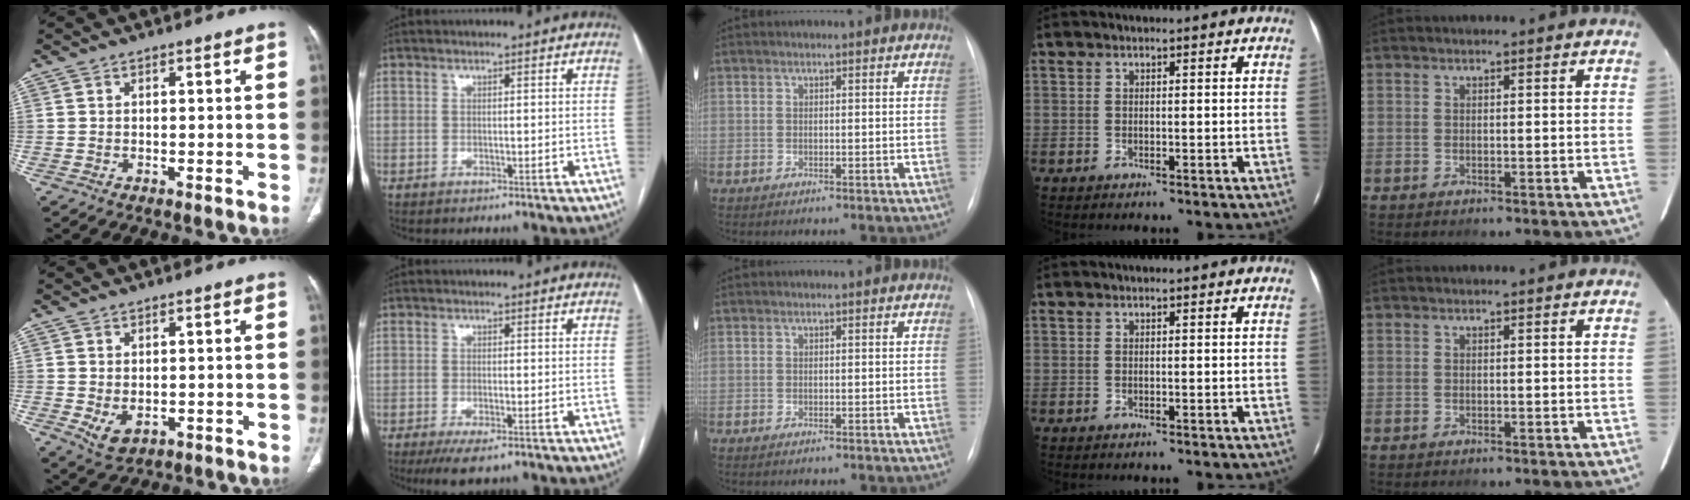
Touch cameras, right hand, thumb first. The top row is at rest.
{"thumb": {"total": 4.0, "force": [-0.6, 2.7, 2.9], "torque": [-0.048, -0.007, 0.004]}, "index": {"total": 4.3, "force": [-2.7, 1.0, 3.2], "torque": [-0.055, -0.010, -0.042]}, "middle": {"total": 0.7, "force": [-0.6, 0.1, 0.4], "torque": [-0.009, -0.002, -0.007]}}